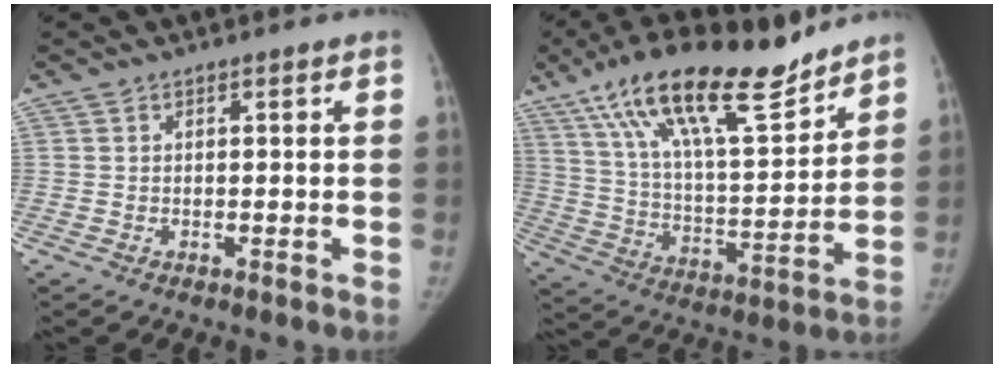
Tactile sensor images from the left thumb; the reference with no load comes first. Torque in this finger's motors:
{"motor_torque": [0.42, 0.32, 1.52, -1.25, 0.43]}